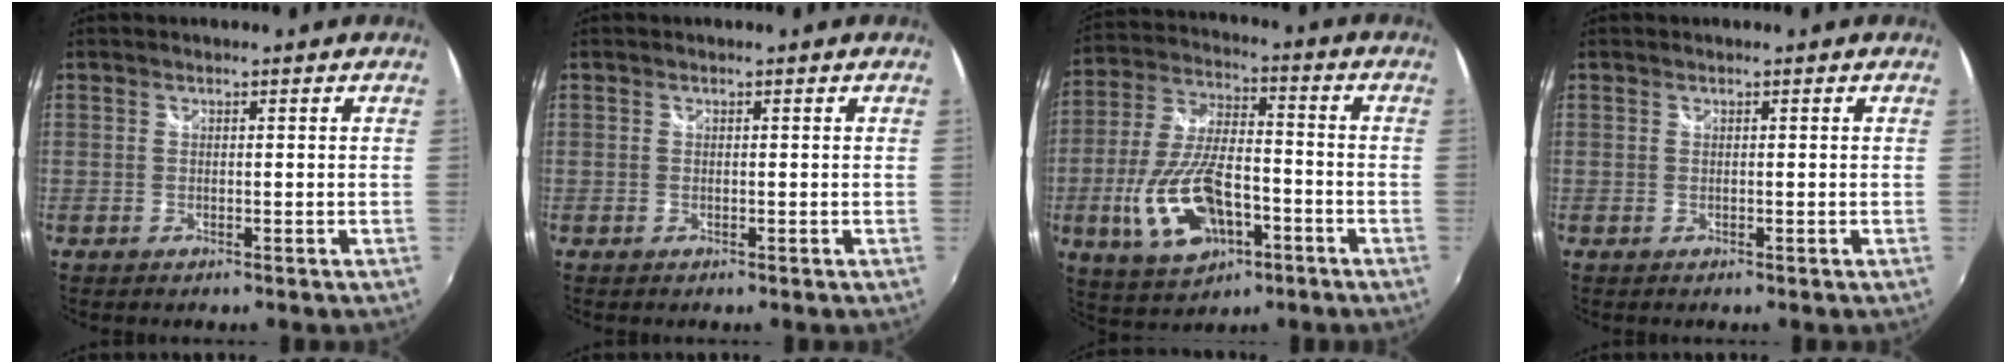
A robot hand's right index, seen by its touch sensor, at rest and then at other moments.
{"total": 0.0}
{"total": 16.3, "force": [-5.9, 7.8, 13.0], "torque": [-0.281, -0.008, -0.096]}
{"total": 0.0}